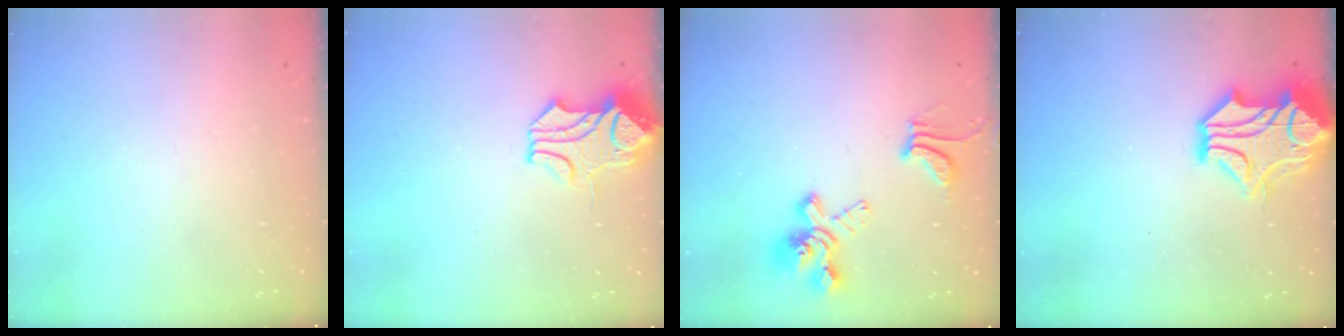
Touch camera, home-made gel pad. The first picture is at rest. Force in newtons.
{"total": 1.5, "press": 0.8, "slide": 1.3}
{"total": 6.2, "press": 5.8, "slide": 2.2}
{"total": 6.2, "press": 5.8, "slide": 2.2}